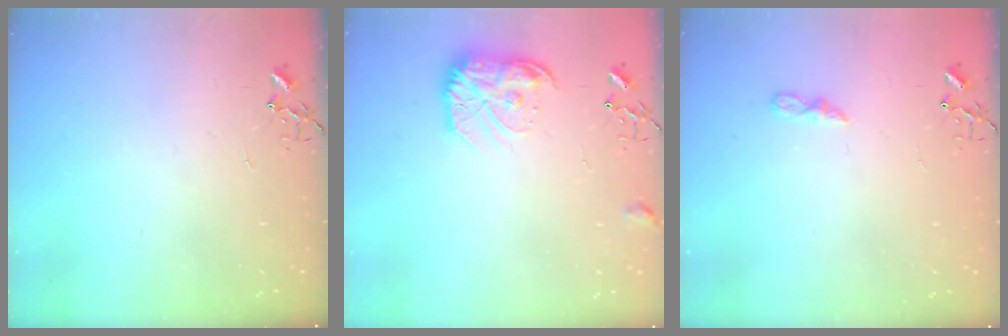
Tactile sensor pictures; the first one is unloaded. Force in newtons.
{"total": 13.6, "press": 13.6, "slide": 1.0}
{"total": 6.2, "press": 6.1, "slide": 0.7}